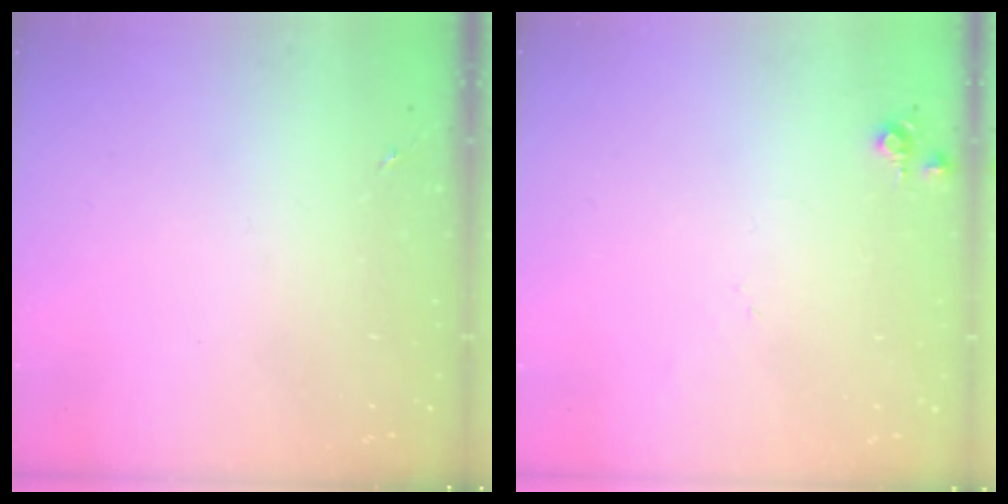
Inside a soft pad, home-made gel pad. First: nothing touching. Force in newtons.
{"total": 4.2, "press": 4.2, "slide": 0.6}